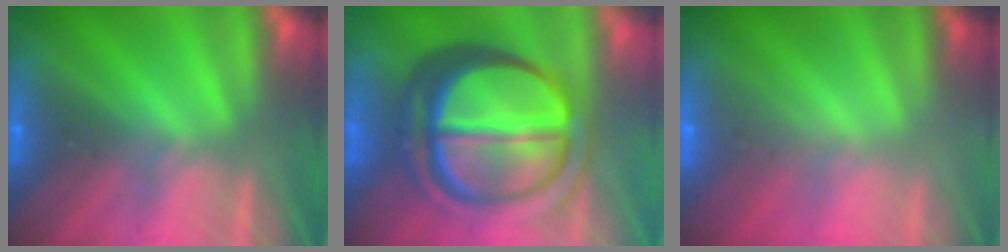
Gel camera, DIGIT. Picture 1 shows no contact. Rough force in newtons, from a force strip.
{"total": 7.0}
{"total": 2.1}